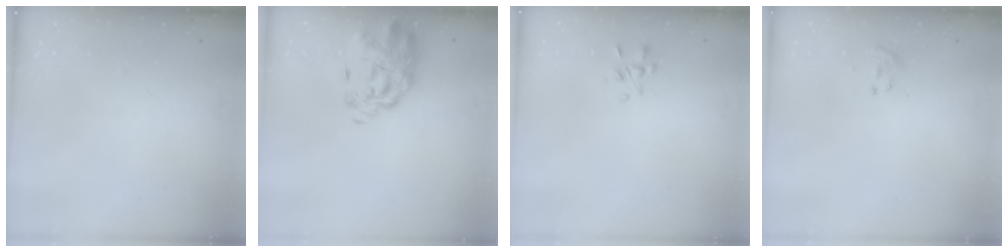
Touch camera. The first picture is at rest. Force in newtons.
{"total": 4.0, "press": 3.4, "slide": 2.2}
{"total": 3.0, "press": 2.9, "slide": 0.8}
{"total": 2.3, "press": 2.1, "slide": 1.0}